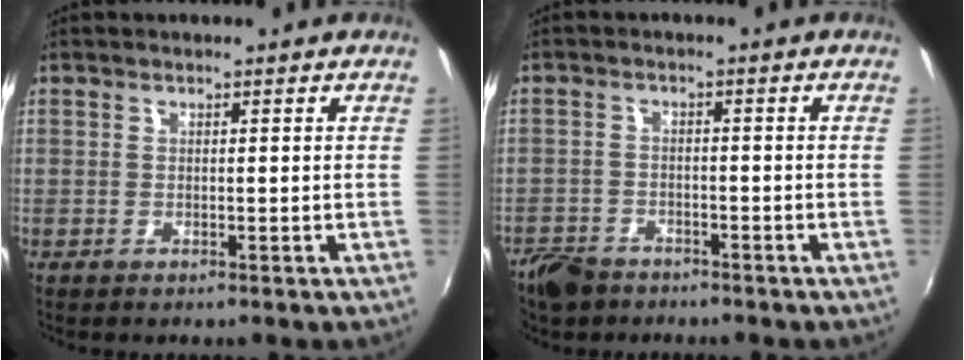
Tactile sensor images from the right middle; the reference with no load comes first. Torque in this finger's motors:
{"motor_torque": [0.00, -0.01, 0.09, 0.05]}